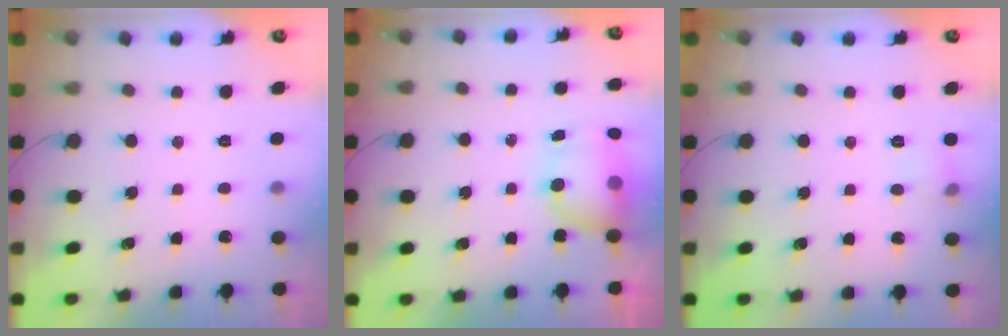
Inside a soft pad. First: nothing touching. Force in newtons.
{"total": 7.3, "press": 7.3, "slide": 0.9}
{"total": 5.3, "press": 5.1, "slide": 1.4}